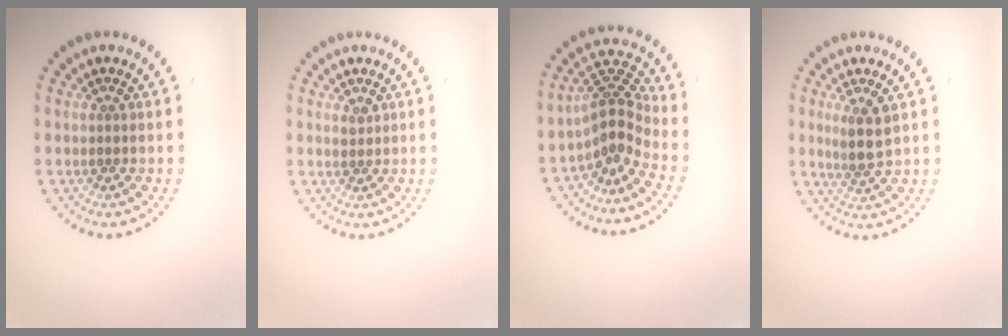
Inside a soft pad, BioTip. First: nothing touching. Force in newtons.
{"total": 0.7, "press": 0.7, "slide": 0.2}
{"total": 3.6, "press": 2.7, "slide": 2.5}
{"total": 2.6, "press": 2.3, "slide": 1.3}